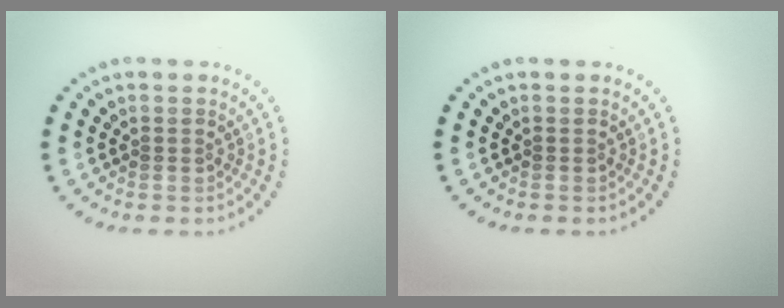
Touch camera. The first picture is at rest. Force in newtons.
{"total": 0.0}